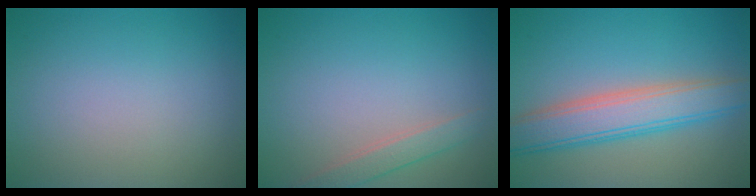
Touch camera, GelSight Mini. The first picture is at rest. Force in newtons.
{"total": 1.8, "press": 1.8, "slide": 0.1}
{"total": 5.9, "press": 5.9, "slide": 0.1}